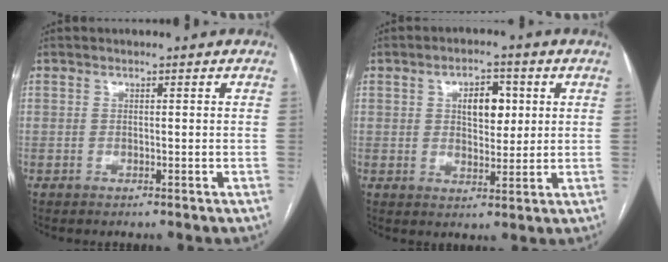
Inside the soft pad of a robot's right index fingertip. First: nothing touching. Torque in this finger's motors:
{"motor_torque": [0.17, 0.02, 0.26, 0.05]}